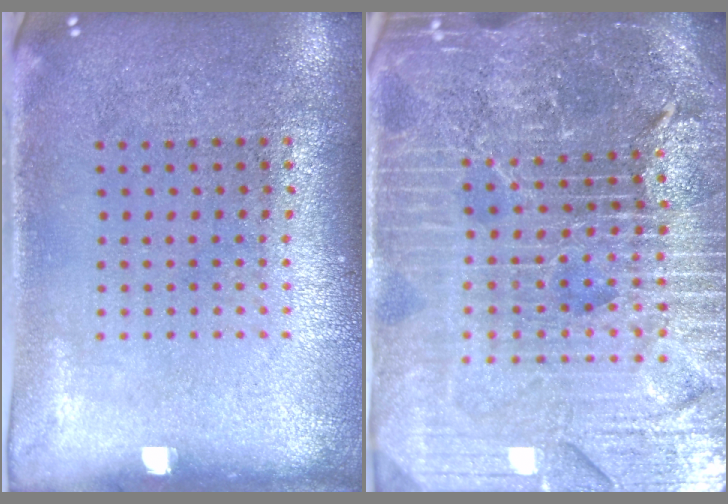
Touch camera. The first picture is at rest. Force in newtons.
{"total": 5.9, "press": 5.3, "slide": 2.8}